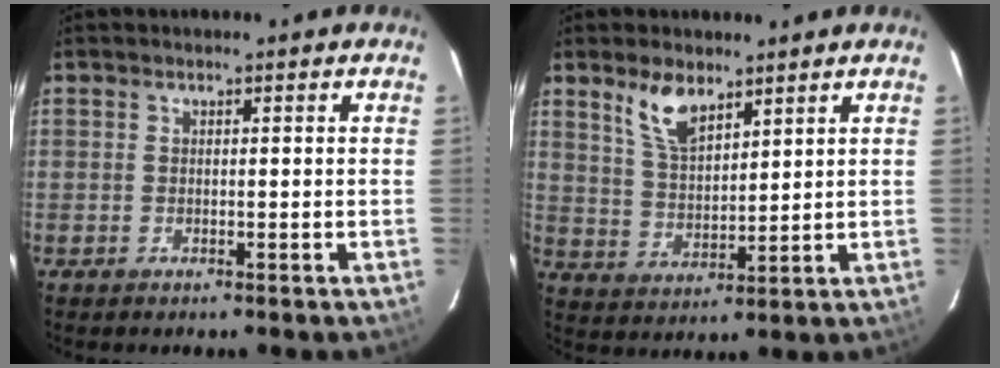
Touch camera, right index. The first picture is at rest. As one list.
[{"total": 7.8, "force": [5.2, 3.4, 4.7], "torque": [-0.087, 0.004, 0.108]}]